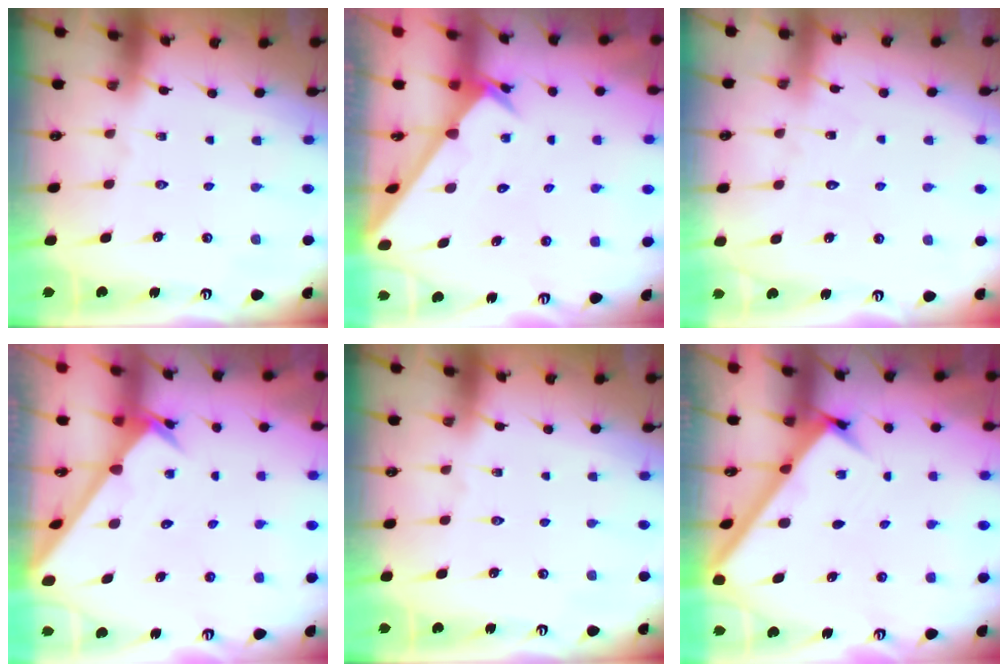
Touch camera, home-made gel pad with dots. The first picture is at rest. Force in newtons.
{"total": 2.2, "press": 2.2, "slide": 0.1}
{"total": 5.8, "press": 5.8, "slide": 0.5}
{"total": 2.5, "press": 2.5, "slide": 0.2}
{"total": 0.0}
{"total": 3.2, "press": 3.1, "slide": 0.4}